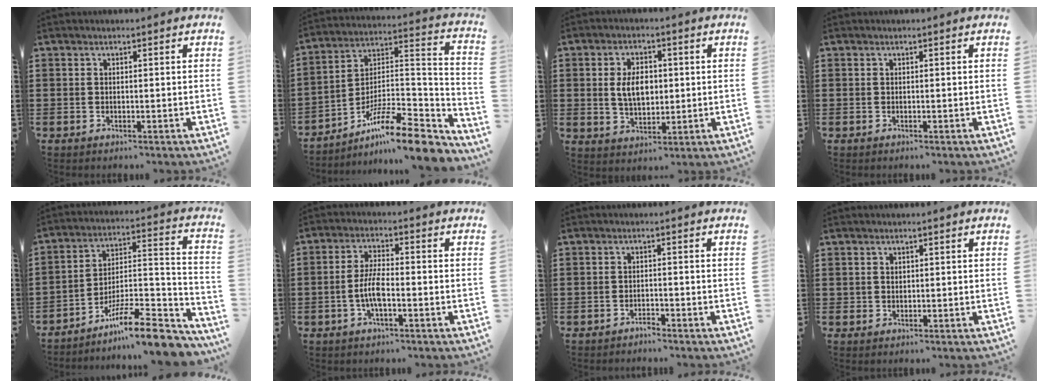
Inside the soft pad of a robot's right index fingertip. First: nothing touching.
{"total": 13.1, "force": [-9.9, 2.2, 8.2], "torque": [-0.133, 0.017, -0.183]}
{"total": 5.7, "force": [0.4, 3.5, 4.5], "torque": [-0.084, 0.003, 0.000]}
{"total": 0.0}
{"total": 12.3, "force": [-9.5, 1.9, 7.6], "torque": [-0.110, 0.027, -0.172]}
{"total": 5.1, "force": [-1.5, 1.5, 4.7], "torque": [-0.110, -0.004, -0.035]}
{"total": 1.5, "force": [-1.5, 0.0, 0.2], "torque": [-0.010, -0.001, -0.029]}
{"total": 1.0, "force": [0.6, 0.8, 0.1], "torque": [-0.005, 0.002, 0.011]}